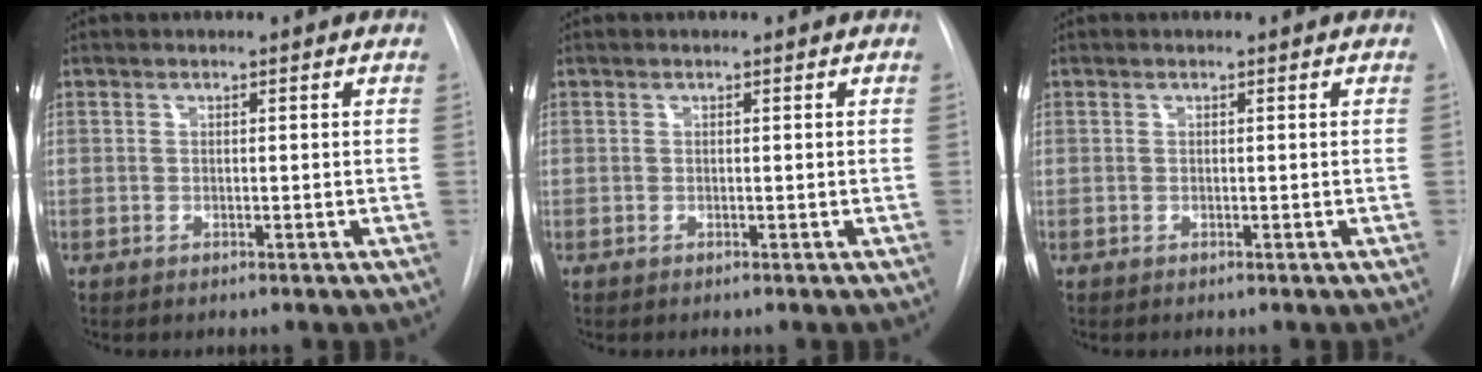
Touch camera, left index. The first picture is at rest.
{"total": 0.0}
{"total": 0.0}